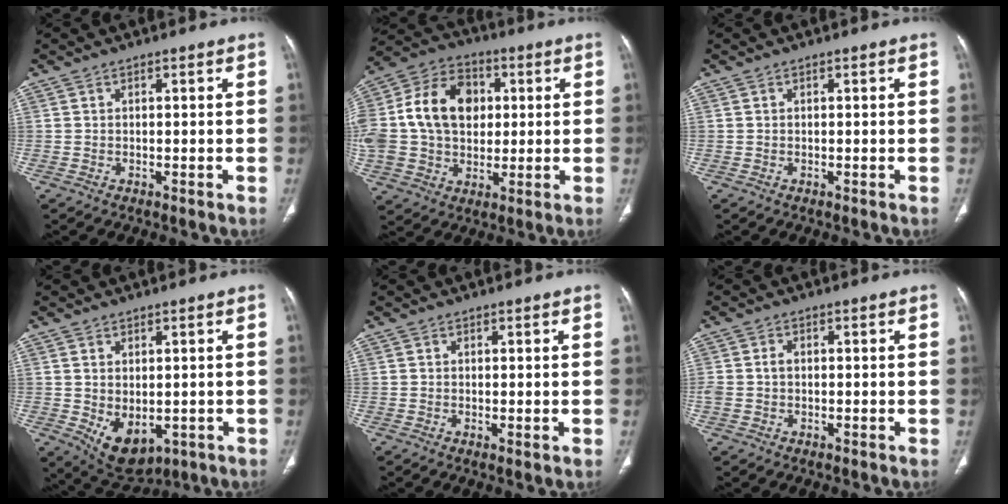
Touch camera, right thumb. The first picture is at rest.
{"total": 21.6, "force": [2.5, 16.3, 13.9], "torque": [-0.283, 0.029, 0.051]}
{"total": 0.0}
{"total": 8.2, "force": [-1.6, 4.9, 6.3], "torque": [-0.092, -0.008, -0.001]}
{"total": 0.8, "force": [-0.1, 0.1, 0.8], "torque": [-0.021, -0.006, 0.000]}
{"total": 2.4, "force": [-0.1, 1.8, 1.6], "torque": [-0.035, 0.008, -0.002]}